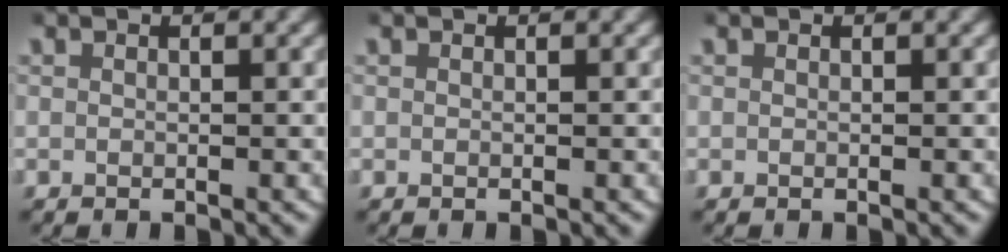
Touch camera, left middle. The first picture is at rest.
{"total": 0.0}
{"total": 0.0}